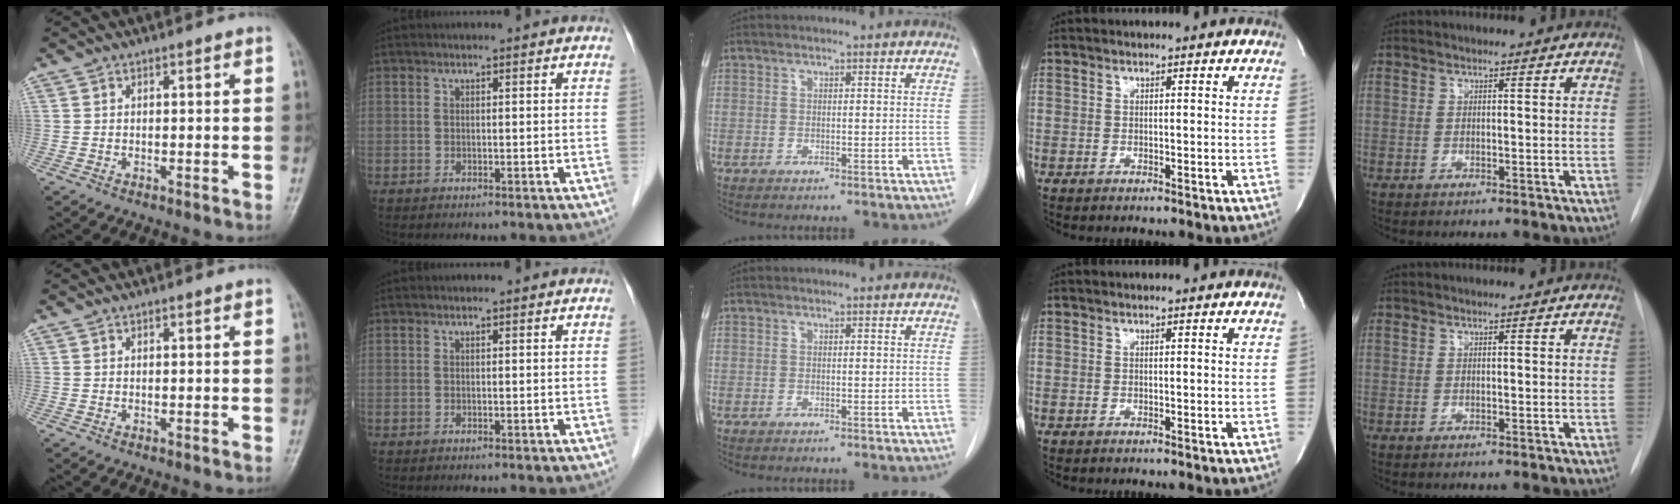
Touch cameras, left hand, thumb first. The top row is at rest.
{}